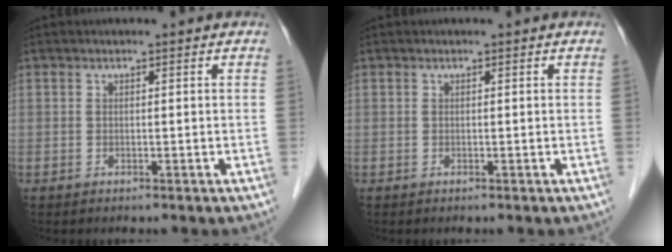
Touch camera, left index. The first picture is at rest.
{"total": 0.0}